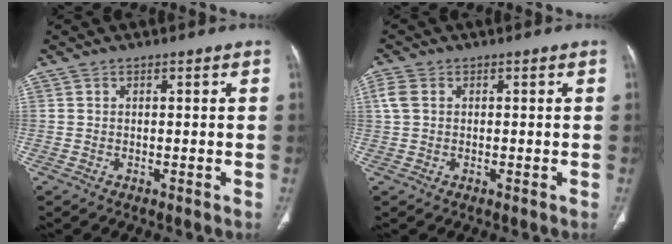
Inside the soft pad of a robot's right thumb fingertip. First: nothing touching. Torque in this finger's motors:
{"motor_torque": [-0.02, -0.05, -0.06, 0.19, 0.01]}